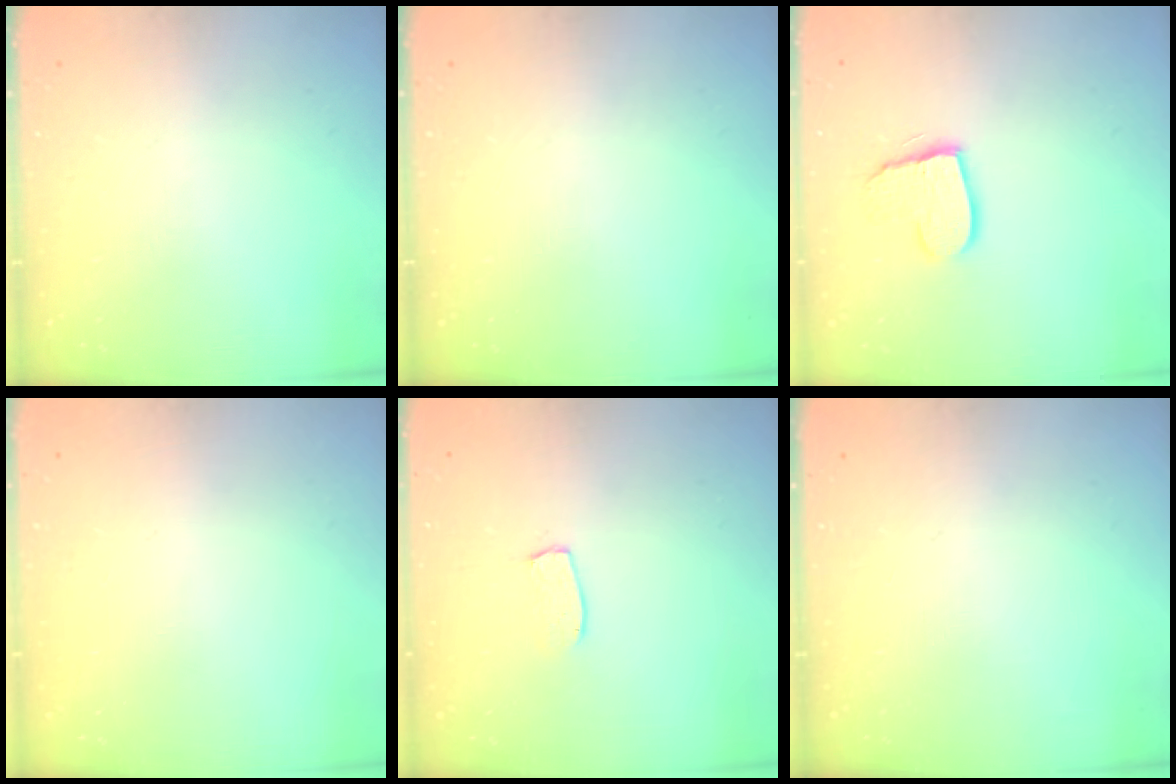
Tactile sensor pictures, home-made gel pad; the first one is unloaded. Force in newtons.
{"total": 0.0}
{"total": 10.3, "press": 10.3, "slide": 0.8}
{"total": 0.0}
{"total": 3.9, "press": 3.9, "slide": 0.3}
{"total": 0.0}